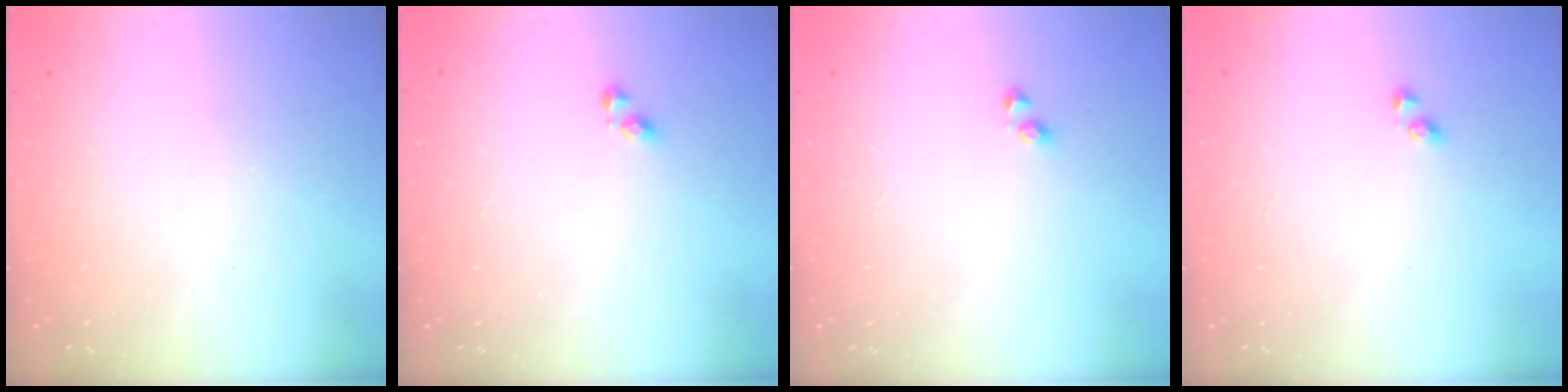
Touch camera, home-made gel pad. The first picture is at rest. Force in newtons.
{"total": 3.7, "press": 3.6, "slide": 0.6}
{"total": 3.0, "press": 2.8, "slide": 1.1}
{"total": 2.6, "press": 2.6, "slide": 0.3}